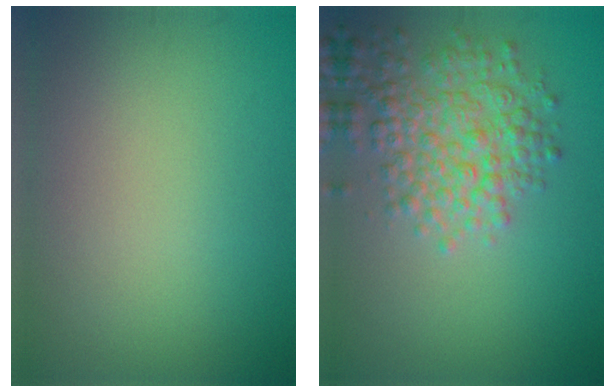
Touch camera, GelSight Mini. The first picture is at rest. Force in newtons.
{"total": 5.1, "press": 5.1, "slide": 0.2}